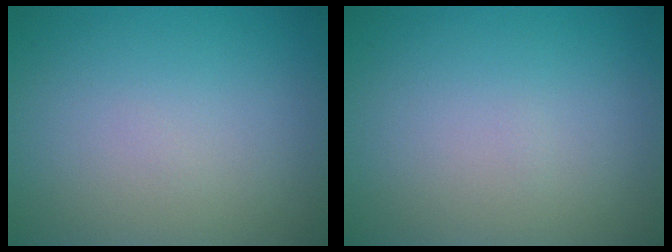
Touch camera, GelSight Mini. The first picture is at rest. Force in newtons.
{"total": 0.0}